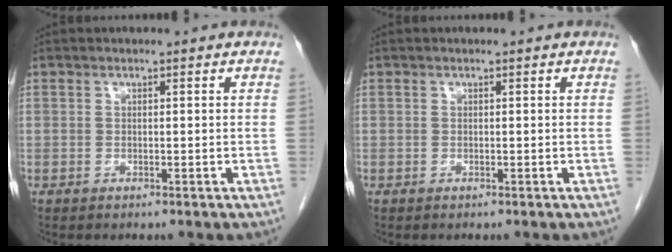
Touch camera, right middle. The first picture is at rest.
{"total": 0.0}